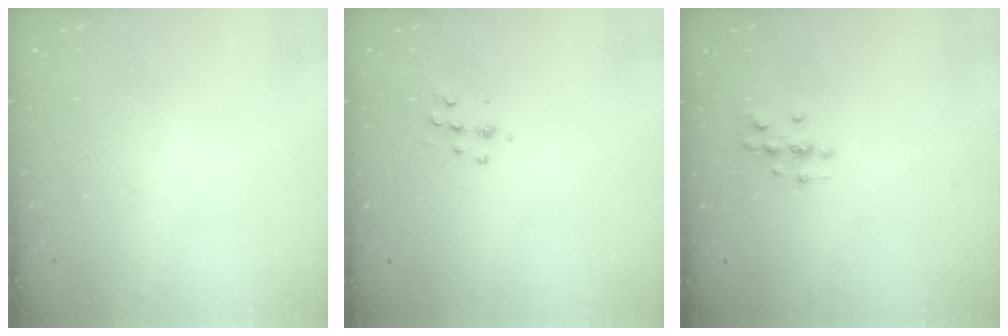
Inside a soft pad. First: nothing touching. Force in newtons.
{"total": 5.4, "press": 5.4, "slide": 0.6}
{"total": 2.0, "press": 2.0, "slide": 0.2}